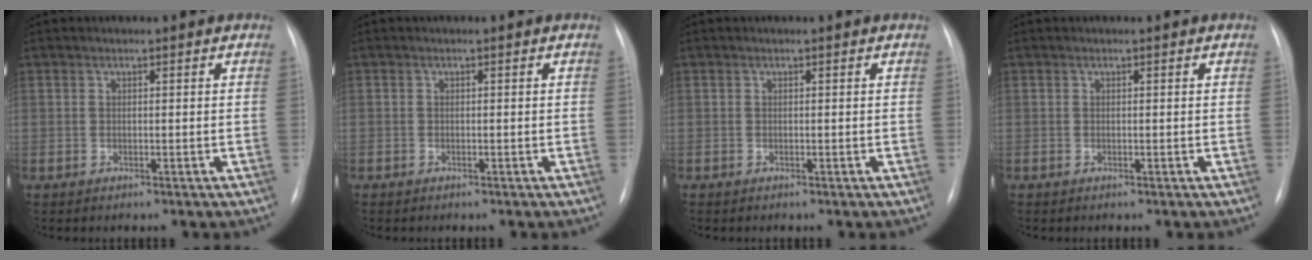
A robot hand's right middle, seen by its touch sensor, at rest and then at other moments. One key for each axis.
{"total": 0.0}
{"total": 0.0}
{"total": 0.0}